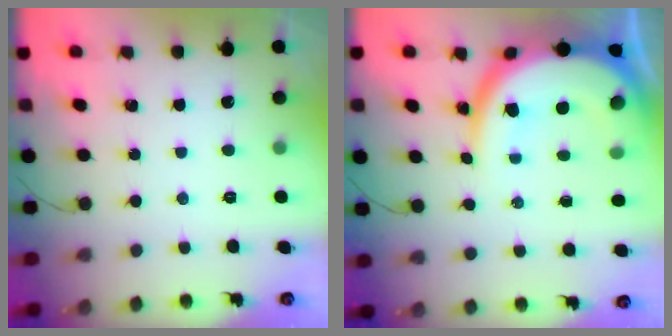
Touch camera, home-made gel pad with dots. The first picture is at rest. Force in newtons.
{"total": 16.9, "press": 16.8, "slide": 1.5}